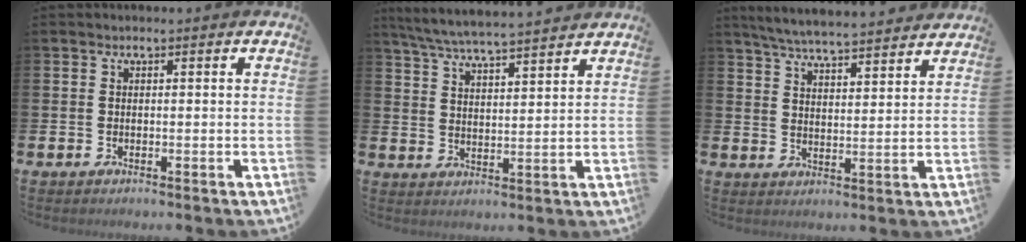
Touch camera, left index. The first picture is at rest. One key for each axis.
{"total": 6.1, "fx": 5.9, "fy": 0.0, "fz": 1.6, "tx": -0.051, "ty": -0.036, "tz": 0.104}
{"total": 5.8, "fx": 5.7, "fy": 0.0, "fz": 1.1, "tx": -0.034, "ty": -0.040, "tz": 0.098}